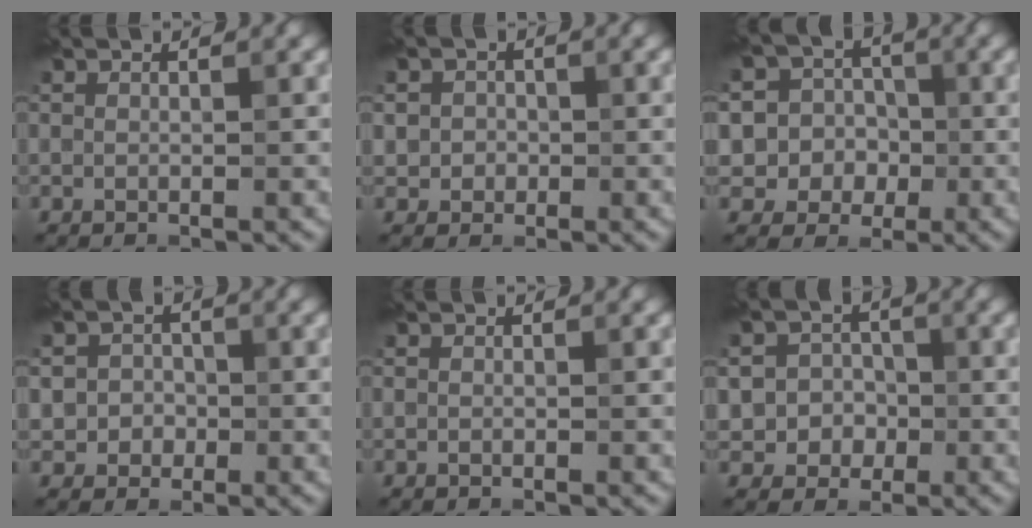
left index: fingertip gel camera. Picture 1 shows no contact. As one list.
[{"total": 1.8, "force": [-0.1, 1.7, 0.5], "torque": [0.002, -0.002, -0.002]}, {"total": 8.0, "force": [-1.0, 7.7, 1.8], "torque": [-0.042, 0.023, -0.048]}, {"total": 2.9, "force": [-0.5, 2.7, 0.8], "torque": [0.005, 0.003, -0.022]}, {"total": 0.0}, {"total": 4.7, "force": [-1.2, 4.5, 1.1], "torque": [-0.009, 0.014, -0.035]}]